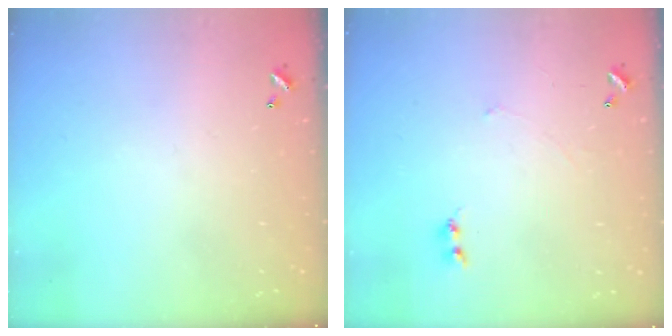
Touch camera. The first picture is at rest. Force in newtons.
{"total": 1.6, "press": 1.5, "slide": 0.5}